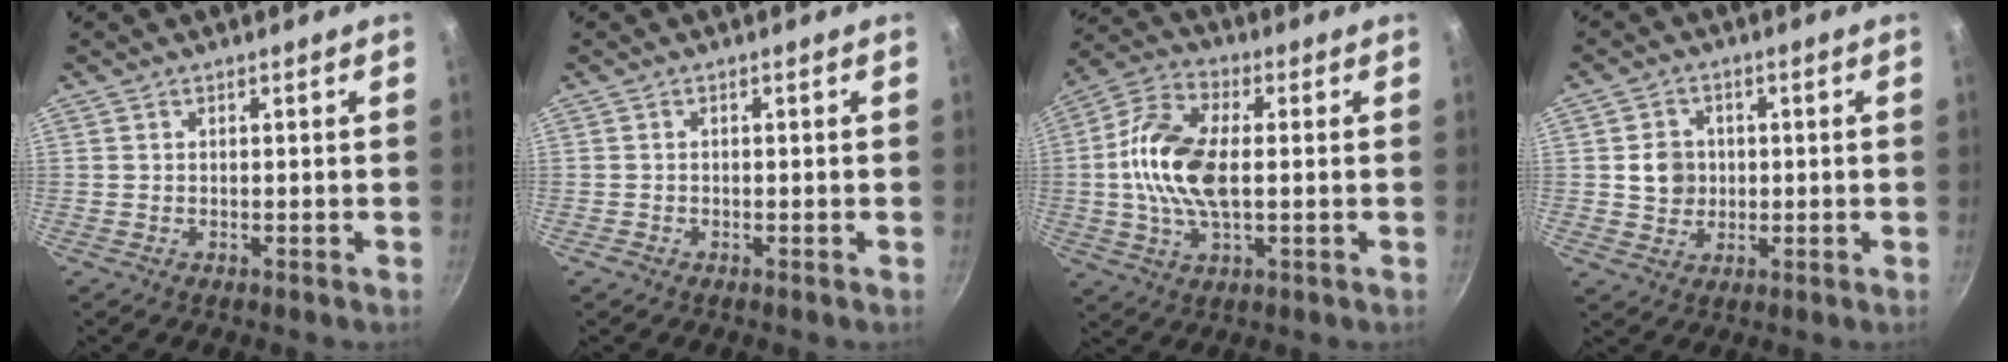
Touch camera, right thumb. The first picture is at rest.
{"total": 0.7, "force": [-0.5, 0.5, 0.1], "torque": [0.000, 0.001, -0.012]}
{"total": 14.7, "force": [0.3, 7.5, 12.6], "torque": [-0.261, 0.015, 0.002]}
{"total": 5.6, "force": [0.4, 5.1, 2.3], "torque": [-0.017, 0.002, 0.007]}